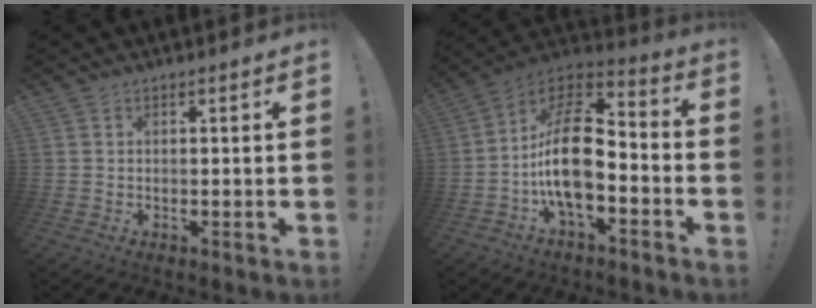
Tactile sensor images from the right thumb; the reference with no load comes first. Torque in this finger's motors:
{"motor_torque": [2.37, 2.47, 1.50, -1.27, 0.53]}